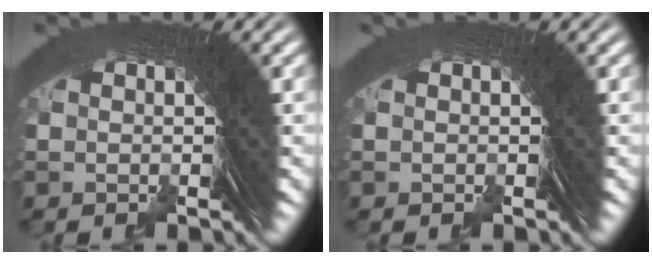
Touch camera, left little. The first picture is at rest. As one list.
[{"total": 0.0}]